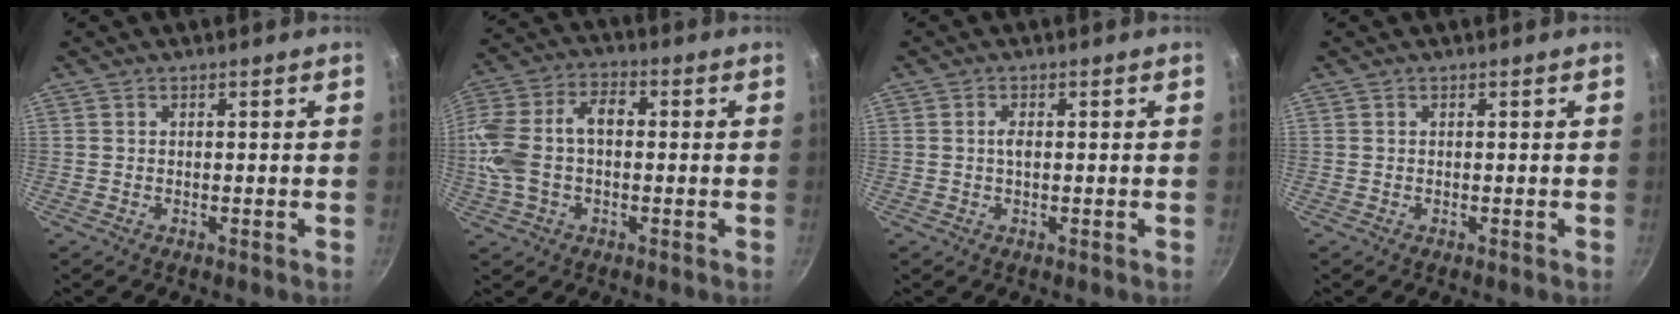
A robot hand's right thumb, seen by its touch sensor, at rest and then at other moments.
{"total": 14.1, "force": [-0.5, 8.8, 11.0], "torque": [-0.211, 0.038, -0.022]}
{"total": 1.6, "force": [0.1, 0.8, 1.4], "torque": [-0.025, 0.003, 0.000]}
{"total": 0.0}